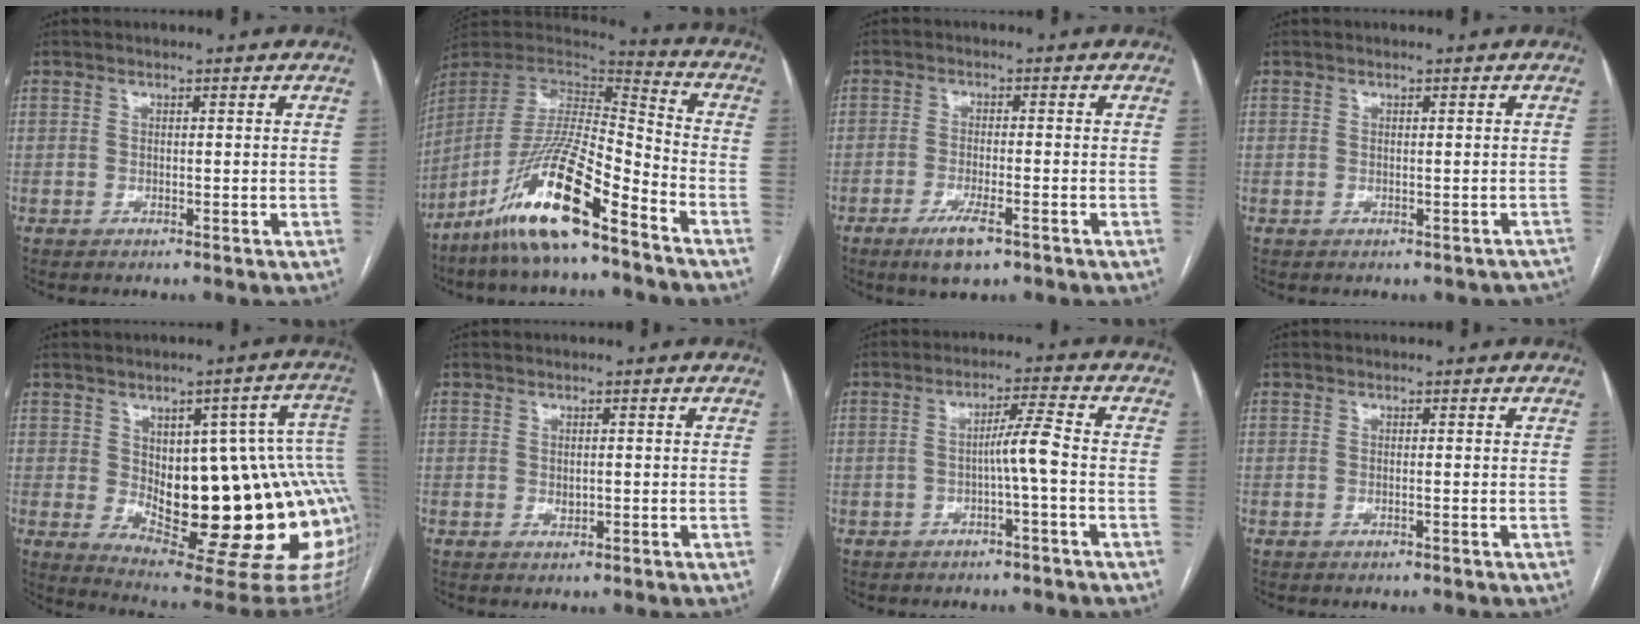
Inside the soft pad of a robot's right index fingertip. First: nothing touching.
{"total": 17.9, "force": [-11.9, 1.9, 13.2], "torque": [-0.280, -0.020, -0.223]}
{"total": 5.3, "force": [-3.2, 1.0, 4.1], "torque": [-0.081, -0.009, -0.050]}
{"total": 3.2, "force": [-2.1, 2.3, 0.4], "torque": [0.012, 0.022, -0.026]}
{"total": 26.8, "force": [-1.6, 8.8, 25.3], "torque": [-0.255, 0.015, 0.003]}
{"total": 1.0, "force": [-0.2, 0.6, 0.8], "torque": [-0.014, -0.001, 0.000]}
{"total": 4.5, "force": [-1.3, -0.6, 4.2], "torque": [-0.072, 0.010, -0.020]}
{"total": 0.0}